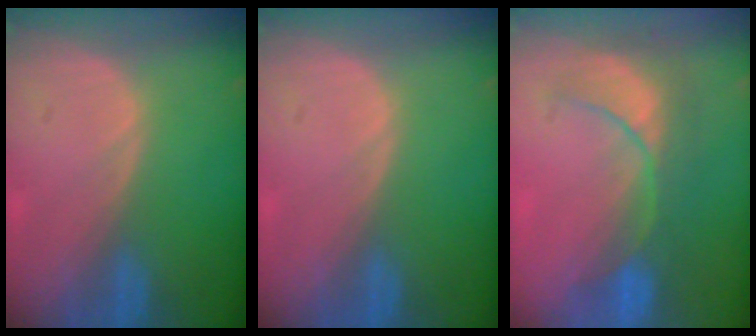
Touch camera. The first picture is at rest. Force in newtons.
{"total": 0.0}
{"total": 8.0, "press": 7.9, "slide": 1.6}